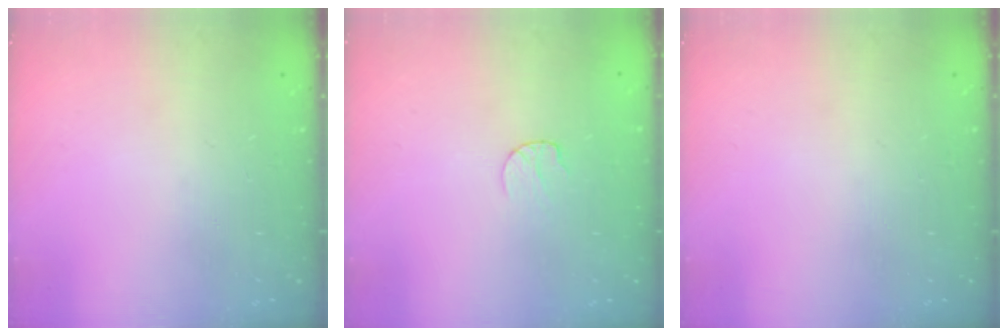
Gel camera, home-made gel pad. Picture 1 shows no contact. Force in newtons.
{"total": 5.6, "press": 5.6, "slide": 0.5}
{"total": 0.0}